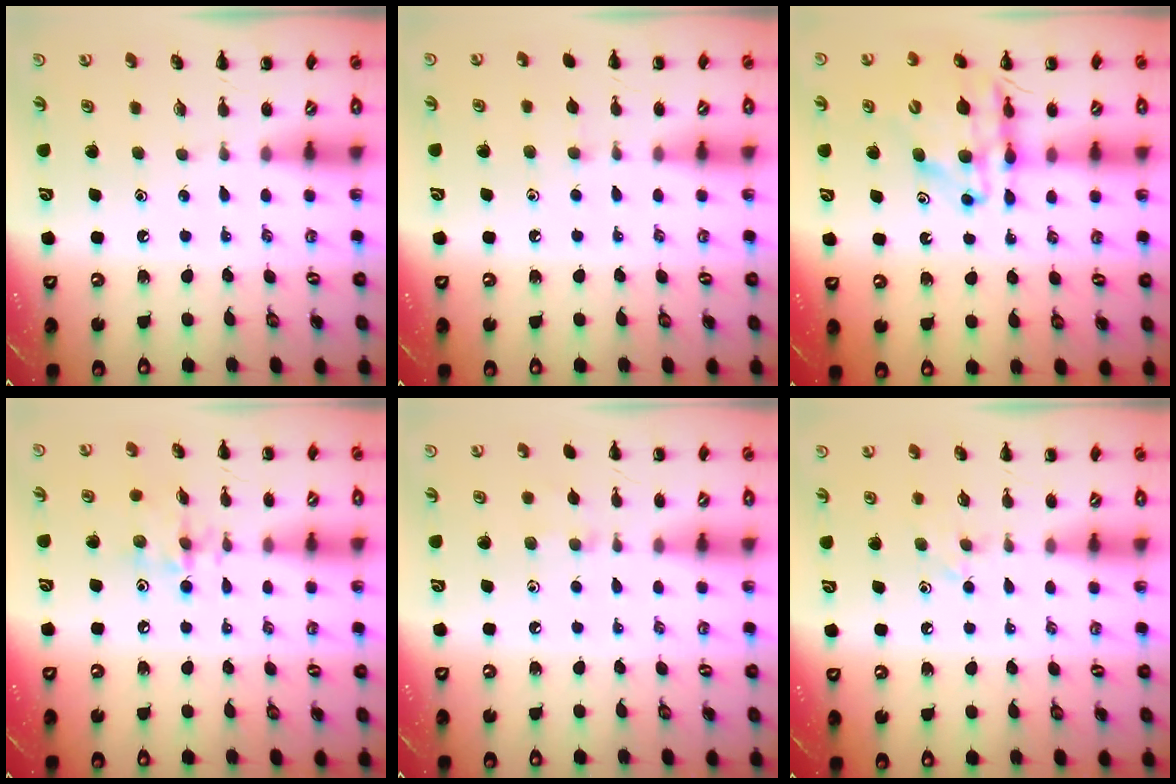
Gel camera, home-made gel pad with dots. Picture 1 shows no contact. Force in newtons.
{"total": 4.4, "press": 4.2, "slide": 1.1}
{"total": 12.5, "press": 12.0, "slide": 3.6}
{"total": 6.6, "press": 6.6, "slide": 0.5}
{"total": 4.4, "press": 4.1, "slide": 1.5}
{"total": 6.1, "press": 5.9, "slide": 1.4}